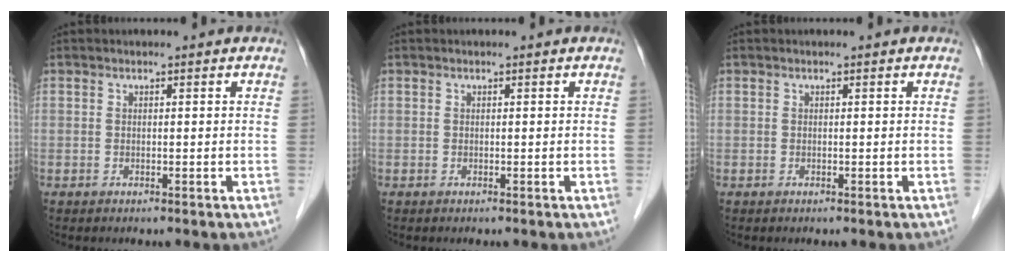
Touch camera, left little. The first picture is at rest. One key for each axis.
{"total": 0.0}
{"total": 0.0}